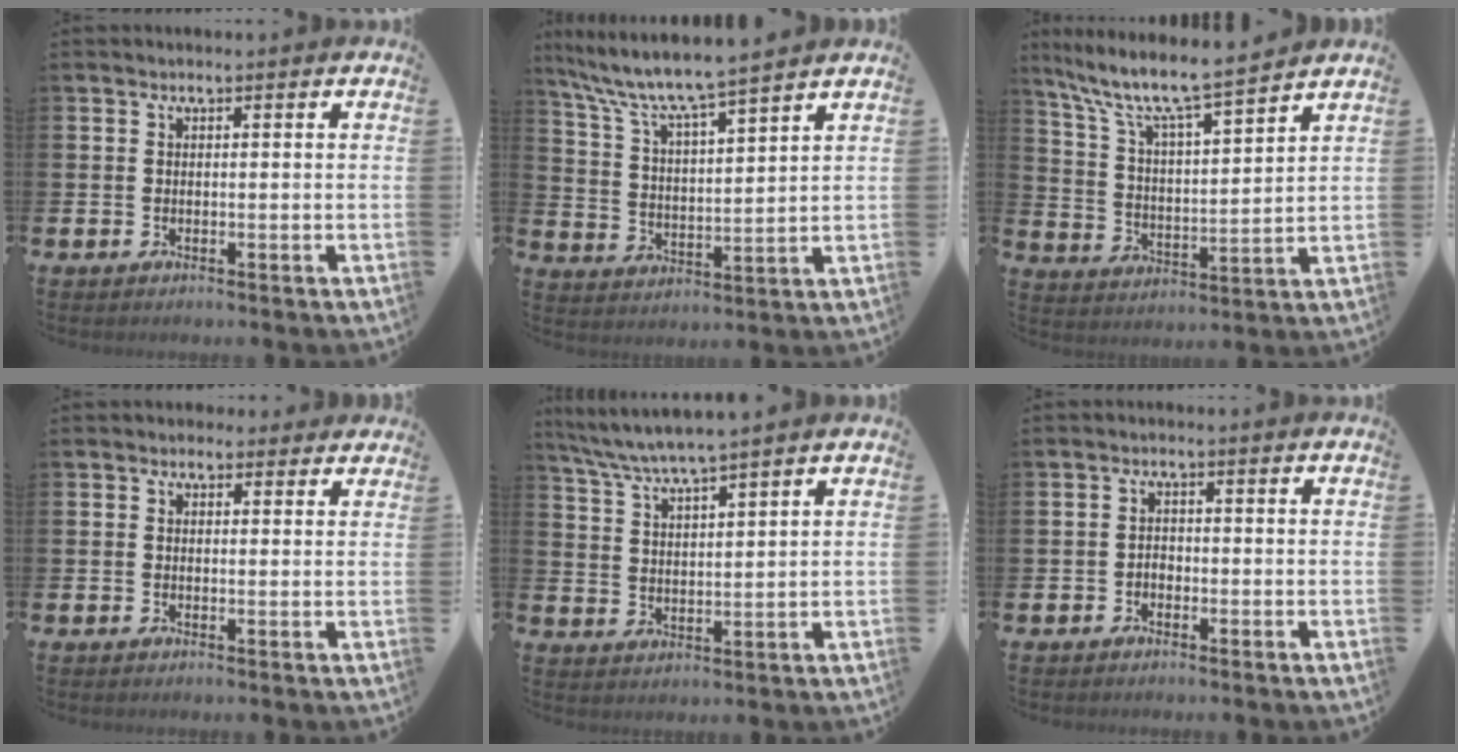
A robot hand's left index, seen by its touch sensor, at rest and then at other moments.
{"total": 7.3, "force": [6.8, 0.2, 2.7], "torque": [-0.082, -0.046, 0.113]}
{"total": 8.7, "force": [7.9, 0.5, 3.6], "torque": [-0.106, -0.055, 0.130]}
{"total": 1.7, "force": [1.4, 1.0, 0.0], "torque": [0.008, 0.002, 0.023]}
{"total": 5.4, "force": [5.1, -0.5, 1.6], "torque": [-0.052, -0.027, 0.090]}
{"total": 1.3, "force": [-0.9, 0.9, 0.4], "torque": [-0.009, 0.002, -0.019]}